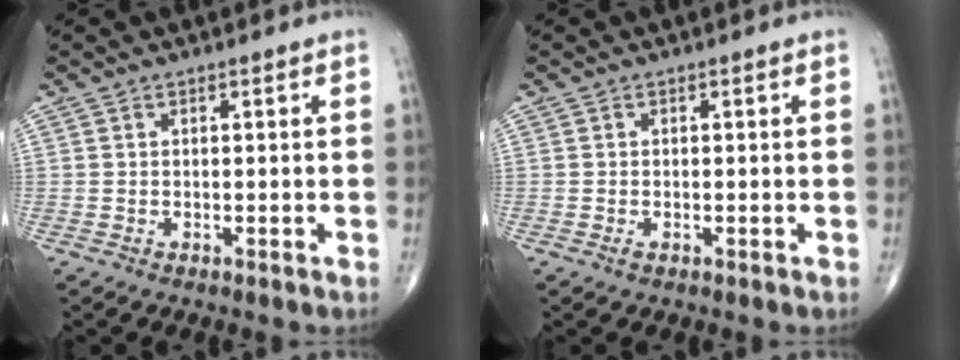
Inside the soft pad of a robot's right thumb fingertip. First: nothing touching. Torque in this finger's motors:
{"motor_torque": [-0.11, -0.16, 0.08, 0.03, 0.00]}